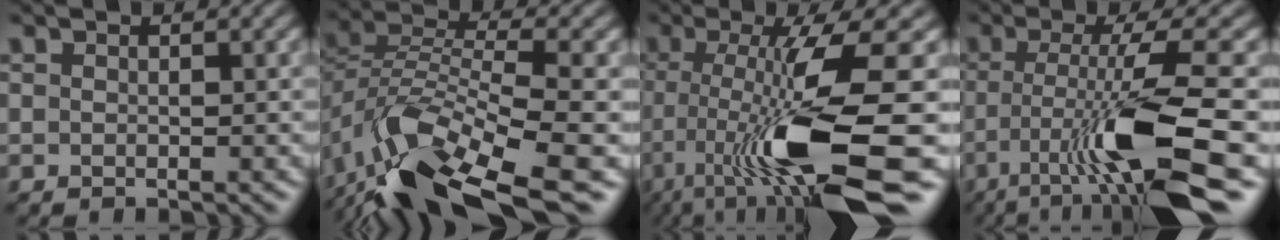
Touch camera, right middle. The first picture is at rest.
{"total": 12.2, "force": [-8.0, 4.3, 8.2], "torque": [-0.156, -0.003, -0.142]}
{"total": 13.0, "force": [-4.1, 3.0, 12.0], "torque": [-0.196, -0.021, -0.065]}
{"total": 10.4, "force": [-4.1, 2.0, 9.3], "torque": [-0.151, 0.001, -0.073]}